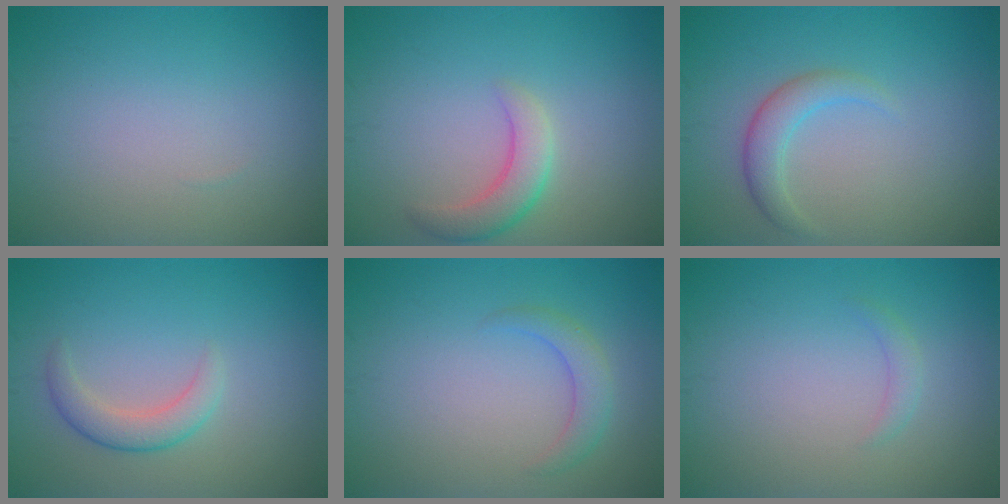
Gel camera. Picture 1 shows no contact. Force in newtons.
{"total": 3.1, "press": 3.1, "slide": 0.2}
{"total": 2.4, "press": 2.4, "slide": 0.2}
{"total": 2.4, "press": 2.4, "slide": 0.2}
{"total": 2.0, "press": 2.0, "slide": 0.1}
{"total": 1.0, "press": 1.0, "slide": 0.1}